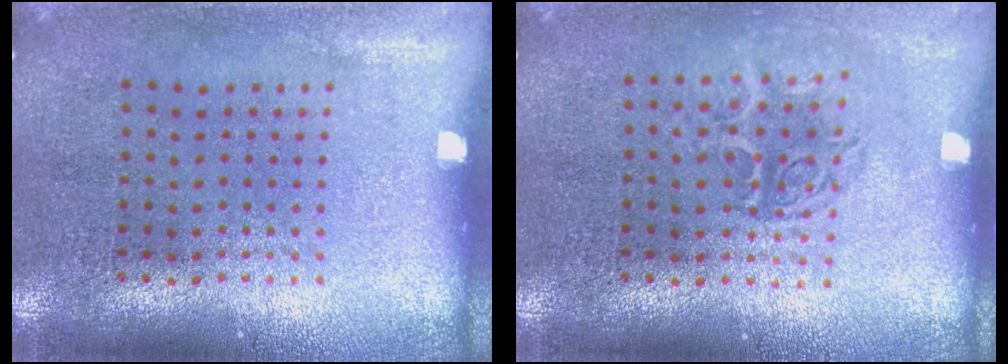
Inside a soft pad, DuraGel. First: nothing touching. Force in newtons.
{"total": 1.1, "press": 1.0, "slide": 0.5}